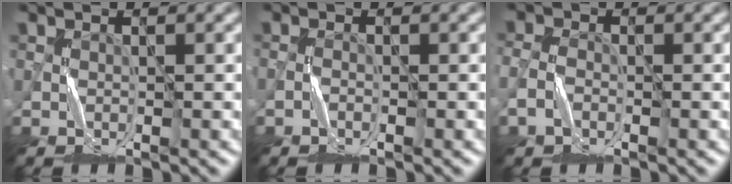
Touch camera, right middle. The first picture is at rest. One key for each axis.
{"total": 1.0, "fx": -1.0, "fy": -0.1, "fz": -0.2, "tx": 0.004, "ty": 0.008, "tz": -0.020}
{"total": 2.2, "fx": -1.5, "fy": 1.3, "fz": 0.9, "tx": -0.021, "ty": 0.005, "tz": -0.036}